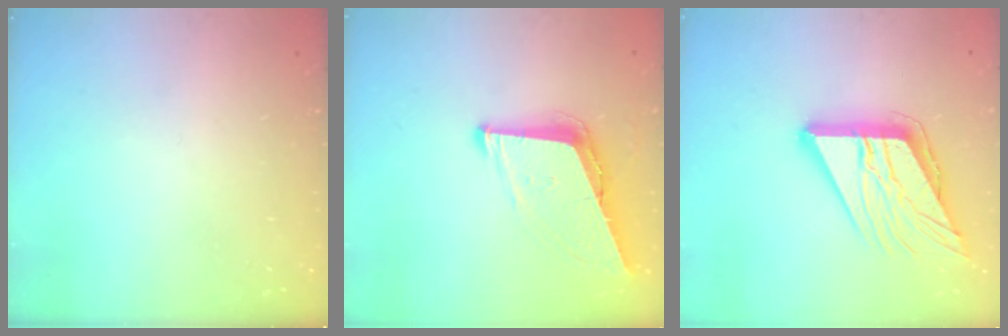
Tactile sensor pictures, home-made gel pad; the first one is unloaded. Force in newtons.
{"total": 9.2, "press": 8.7, "slide": 2.9}
{"total": 17.6, "press": 17.5, "slide": 2.0}